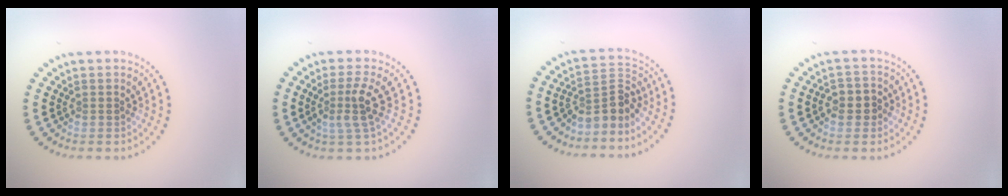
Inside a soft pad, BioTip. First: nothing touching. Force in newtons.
{"total": 2.9, "press": 2.1, "slide": 2.0}
{"total": 3.2, "press": 2.2, "slide": 2.3}
{"total": 2.2, "press": 2.1, "slide": 0.7}